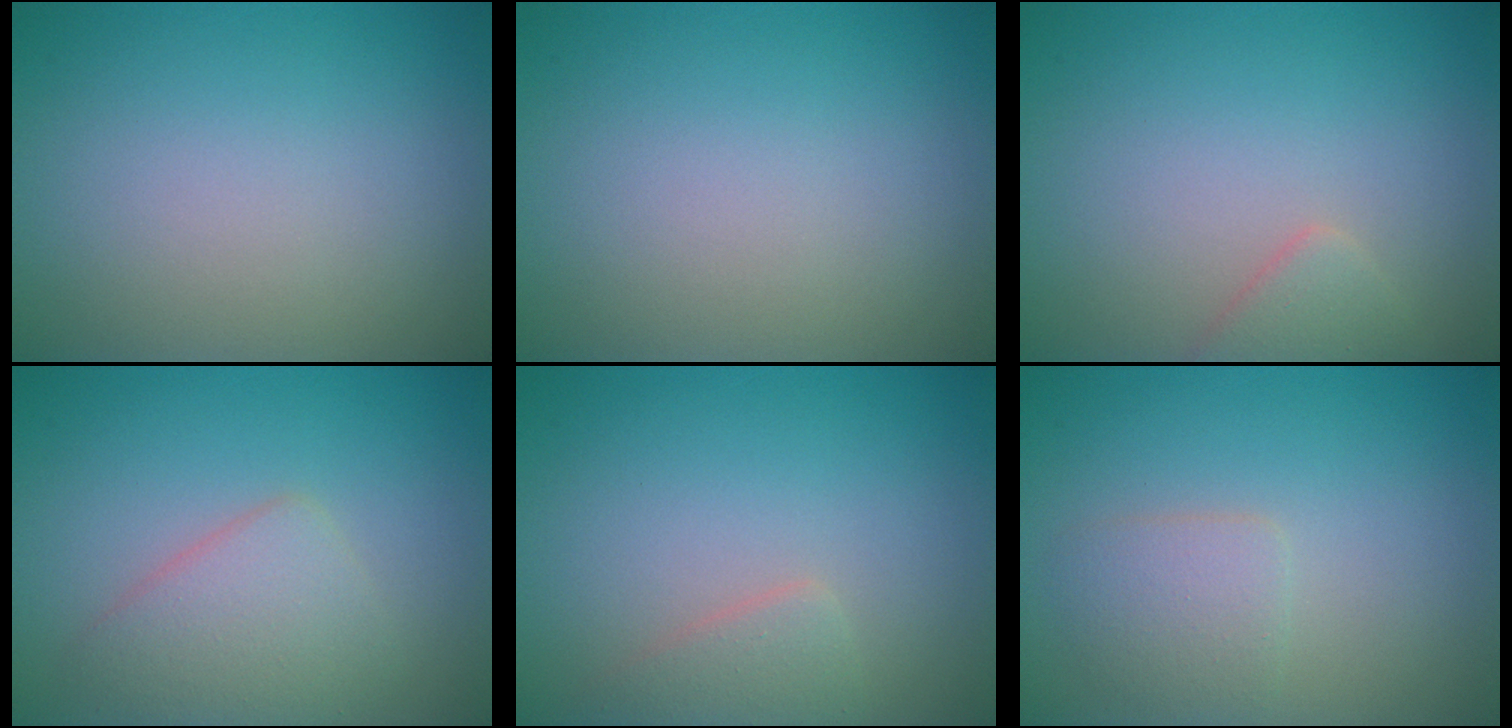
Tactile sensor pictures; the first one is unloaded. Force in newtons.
{"total": 0.0}
{"total": 1.7, "press": 1.7, "slide": 0.1}
{"total": 3.3, "press": 3.3, "slide": 0.1}
{"total": 1.7, "press": 1.7, "slide": 0.2}
{"total": 2.1, "press": 2.1, "slide": 0.0}